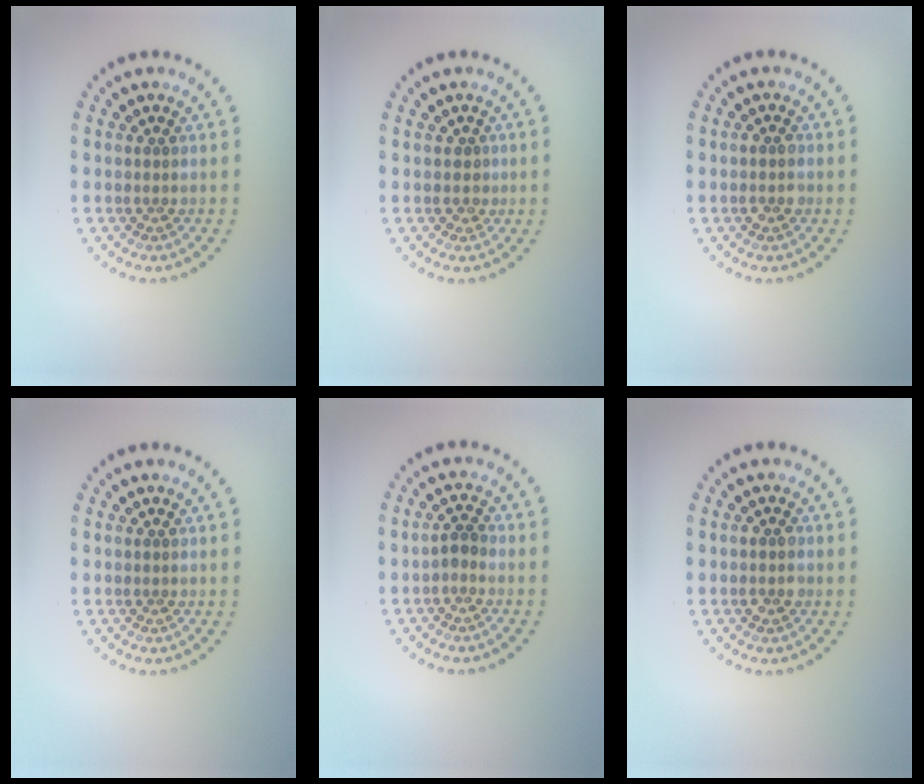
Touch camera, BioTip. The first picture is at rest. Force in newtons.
{"total": 0.9, "press": 0.5, "slide": 0.8}
{"total": 1.4, "press": 1.4, "slide": 0.3}
{"total": 0.0}
{"total": 1.0, "press": 0.8, "slide": 0.6}
{"total": 1.4, "press": 1.4, "slide": 0.3}